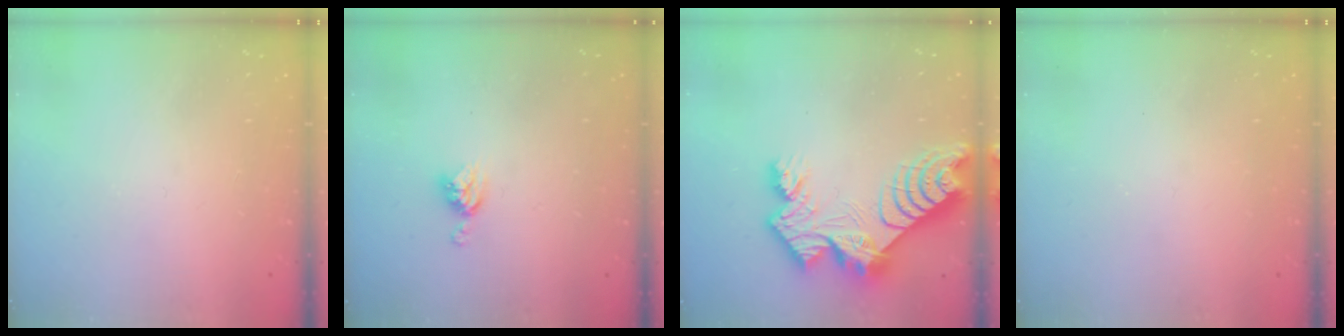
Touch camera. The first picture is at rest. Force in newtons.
{"total": 5.9, "press": 5.9, "slide": 0.4}
{"total": 15.7, "press": 15.6, "slide": 1.5}
{"total": 0.0}